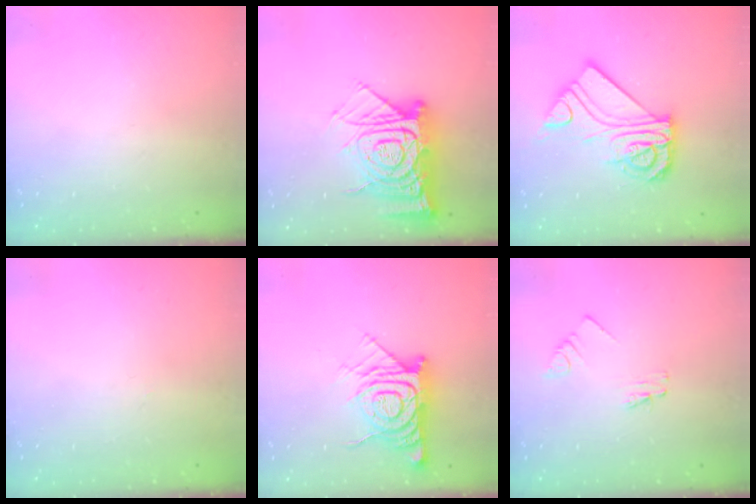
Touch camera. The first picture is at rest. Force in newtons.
{"total": 17.2, "press": 17.2, "slide": 1.7}
{"total": 13.6, "press": 13.6, "slide": 0.7}
{"total": 0.0}
{"total": 13.0, "press": 13.0, "slide": 1.0}
{"total": 1.6, "press": 1.6, "slide": 0.2}